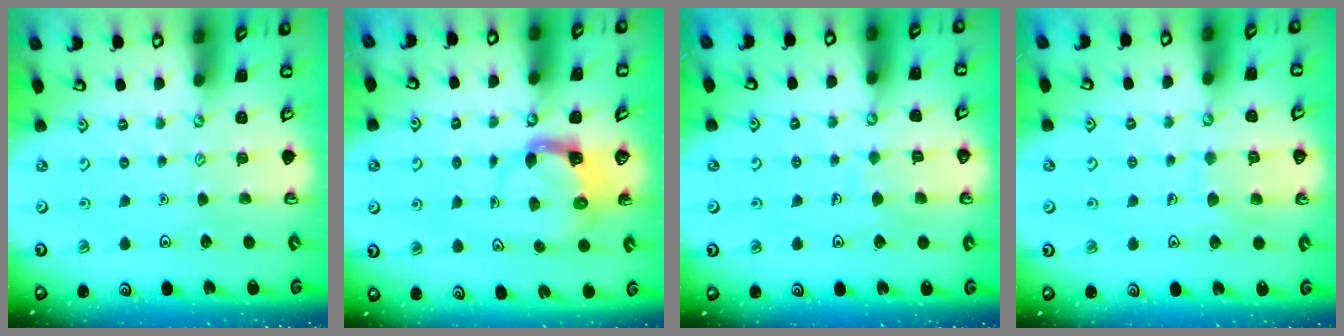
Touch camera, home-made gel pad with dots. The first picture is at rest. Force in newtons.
{"total": 3.7, "press": 3.6, "slide": 0.5}
{"total": 5.9, "press": 5.9, "slide": 0.2}
{"total": 7.2, "press": 7.2, "slide": 0.5}